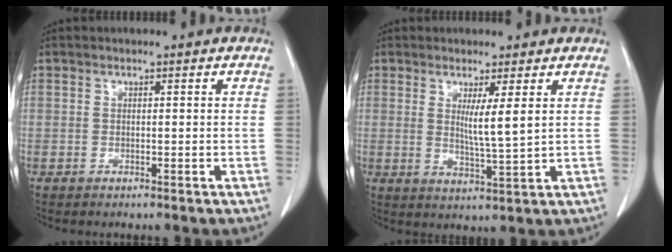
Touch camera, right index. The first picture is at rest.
{"total": 4.8, "force": [1.5, -0.4, 4.6], "torque": [-0.081, -0.020, 0.030]}